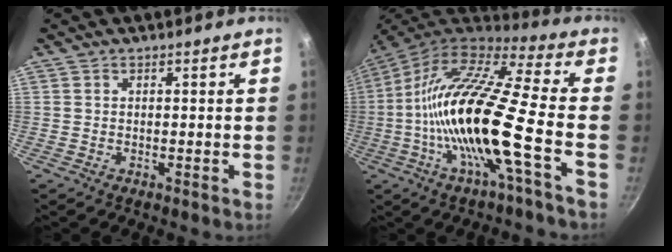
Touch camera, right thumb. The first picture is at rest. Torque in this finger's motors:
{"motor_torque": [0.21, 1.52, 2.29, -0.47, 0.42]}